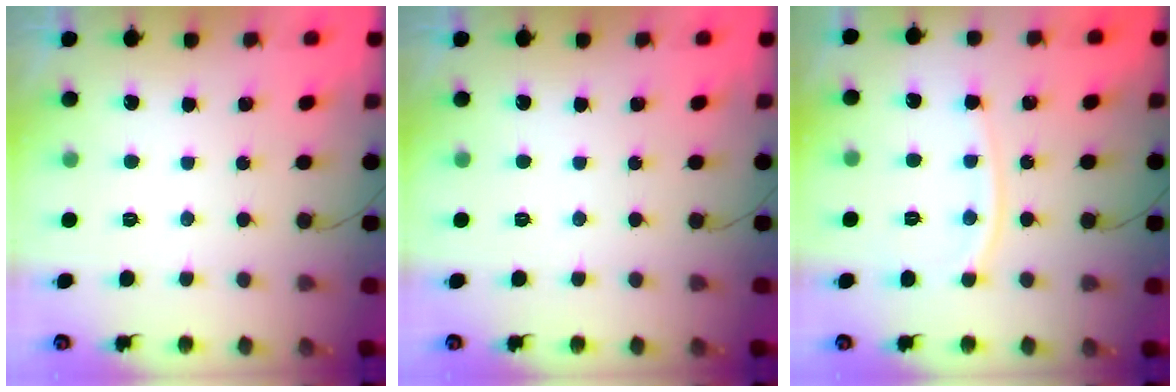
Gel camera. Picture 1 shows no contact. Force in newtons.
{"total": 0.0}
{"total": 7.8, "press": 7.7, "slide": 1.0}